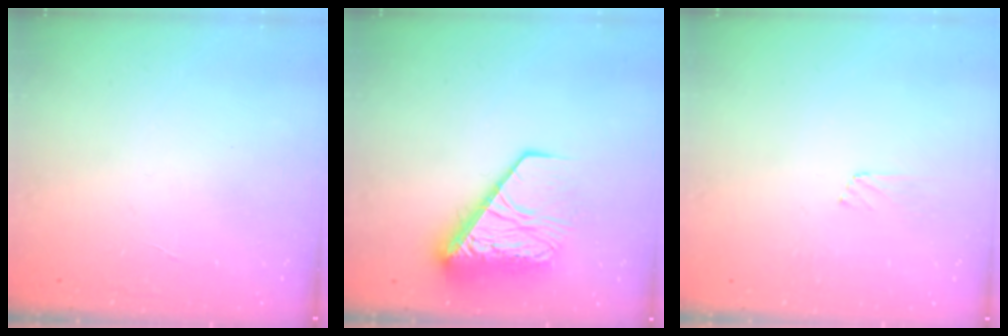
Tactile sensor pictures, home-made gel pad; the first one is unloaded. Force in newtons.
{"total": 14.5, "press": 14.4, "slide": 1.8}
{"total": 7.1, "press": 7.0, "slide": 0.5}